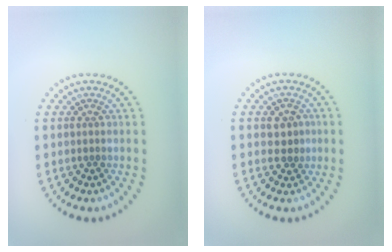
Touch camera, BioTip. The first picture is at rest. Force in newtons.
{"total": 2.0, "press": 1.9, "slide": 0.4}